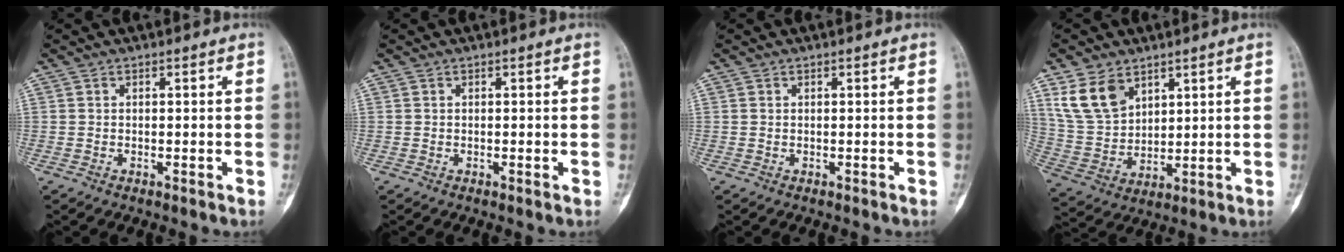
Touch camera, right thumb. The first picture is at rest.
{"total": 0.5, "force": [-0.1, 0.1, 0.5], "torque": [-0.007, -0.001, -0.001]}
{"total": 0.0}
{"total": 10.3, "force": [5.8, 6.7, 5.2], "torque": [-0.088, -0.022, 0.131]}